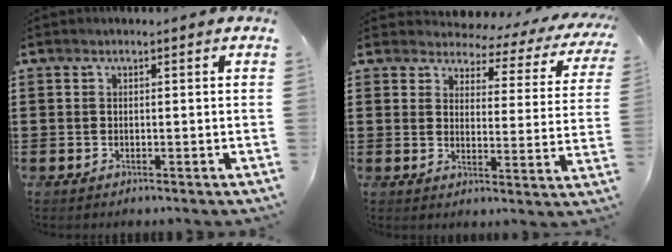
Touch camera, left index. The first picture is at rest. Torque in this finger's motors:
{"motor_torque": [1.10, -1.04, 0.24, 0.02]}